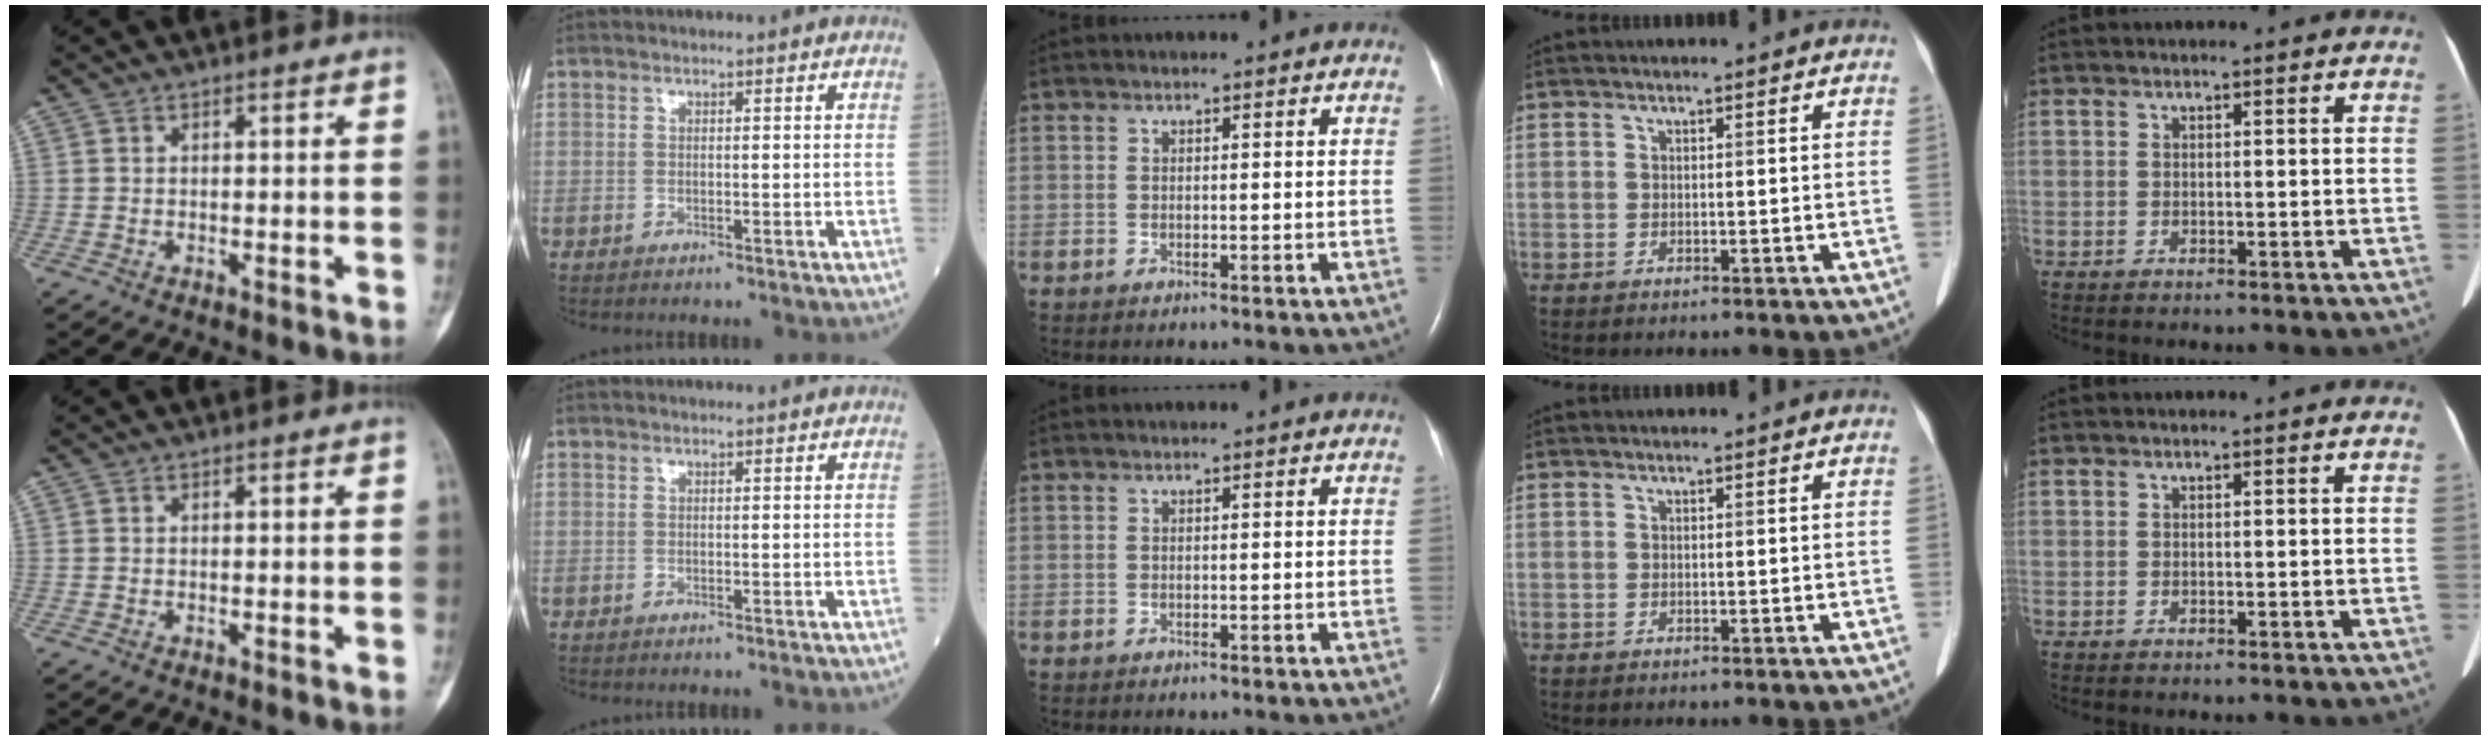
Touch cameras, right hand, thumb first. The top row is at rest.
{}